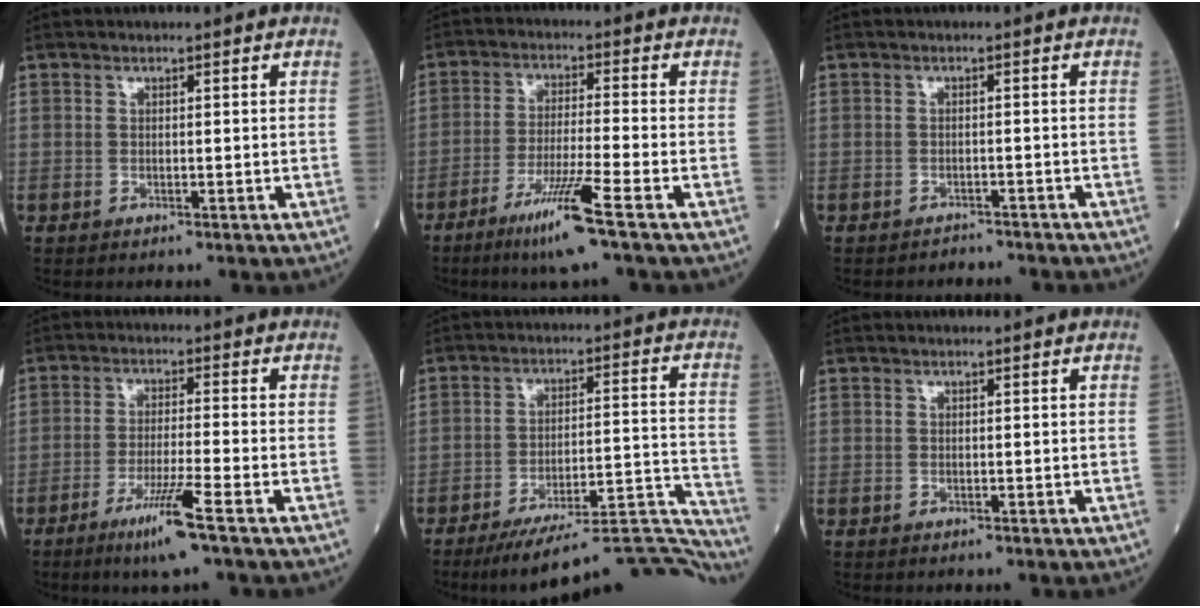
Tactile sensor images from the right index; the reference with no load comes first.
{"total": 9.0, "force": [-5.3, -1.2, 7.2], "torque": [-0.136, -0.027, -0.101]}
{"total": 2.8, "force": [-2.8, 0.5, -0.3], "torque": [0.008, -0.002, -0.038]}
{"total": 7.1, "force": [-4.1, -1.0, 5.7], "torque": [-0.106, -0.019, -0.079]}
{"total": 21.1, "force": [-19.9, 0.8, 6.7], "torque": [-0.032, 0.034, -0.275]}
{"total": 0.0}